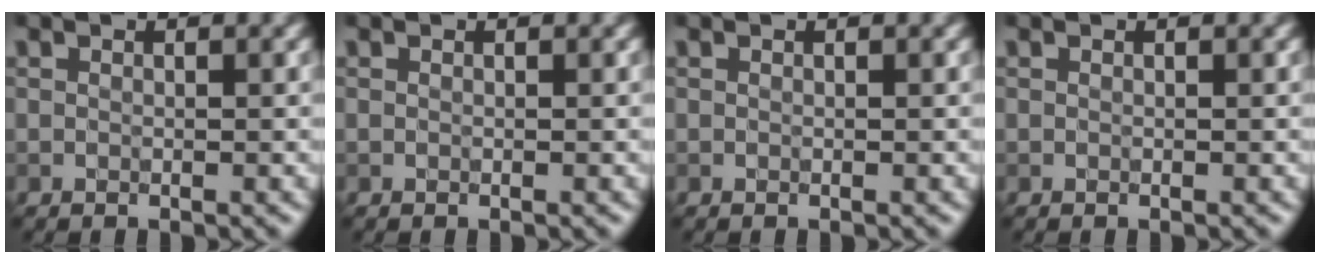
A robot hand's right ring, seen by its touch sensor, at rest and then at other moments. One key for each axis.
{"total": 0.0}
{"total": 0.0}
{"total": 0.0}